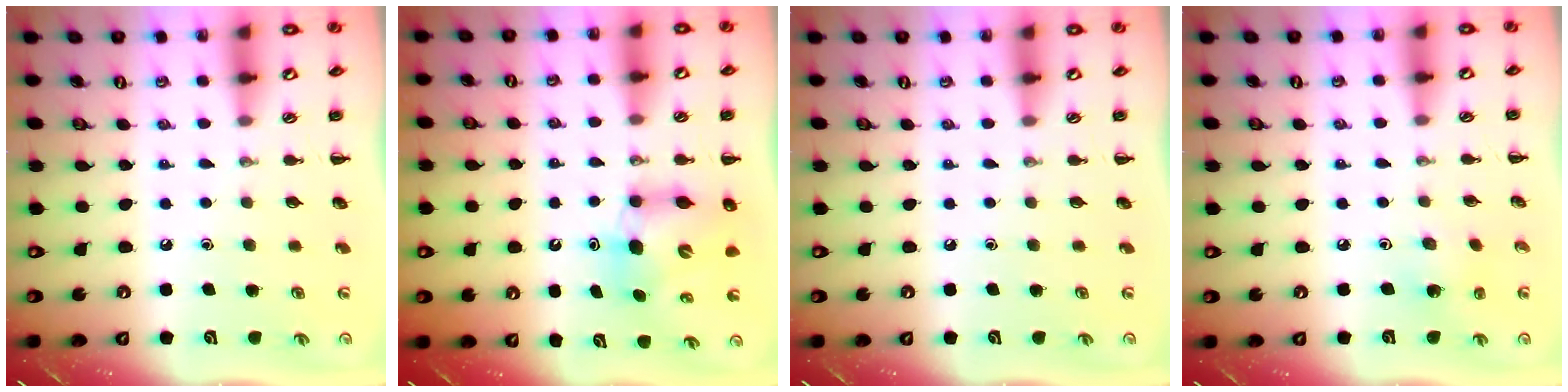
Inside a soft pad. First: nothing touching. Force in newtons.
{"total": 6.7, "press": 6.5, "slide": 1.5}
{"total": 0.0}
{"total": 2.1, "press": 2.0, "slide": 0.7}